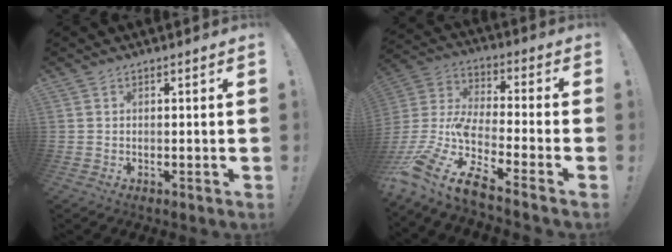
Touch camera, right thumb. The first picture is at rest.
{"total": 12.8, "force": [-8.3, 4.4, 8.6], "torque": [-0.192, 0.018, -0.148]}